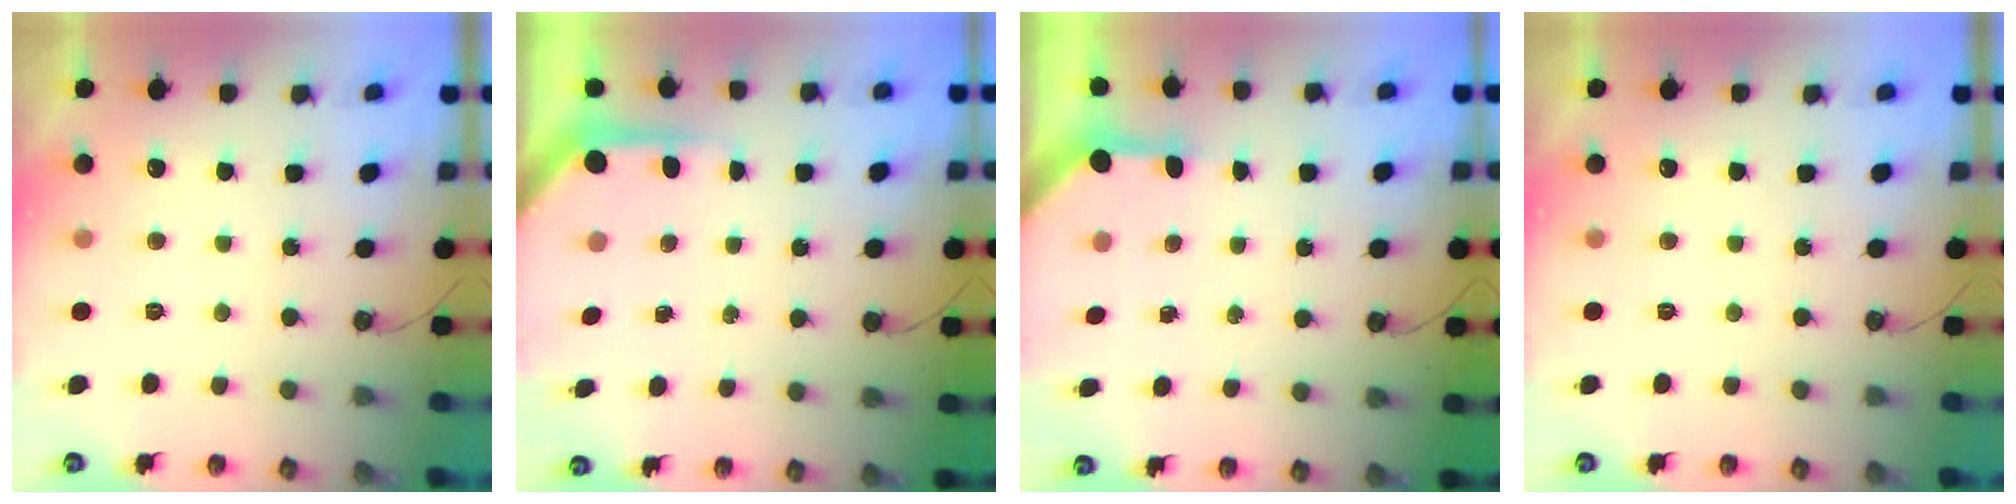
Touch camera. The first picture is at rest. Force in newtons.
{"total": 3.8, "press": 3.8, "slide": 0.4}
{"total": 3.3, "press": 3.3, "slide": 0.3}
{"total": 0.0}